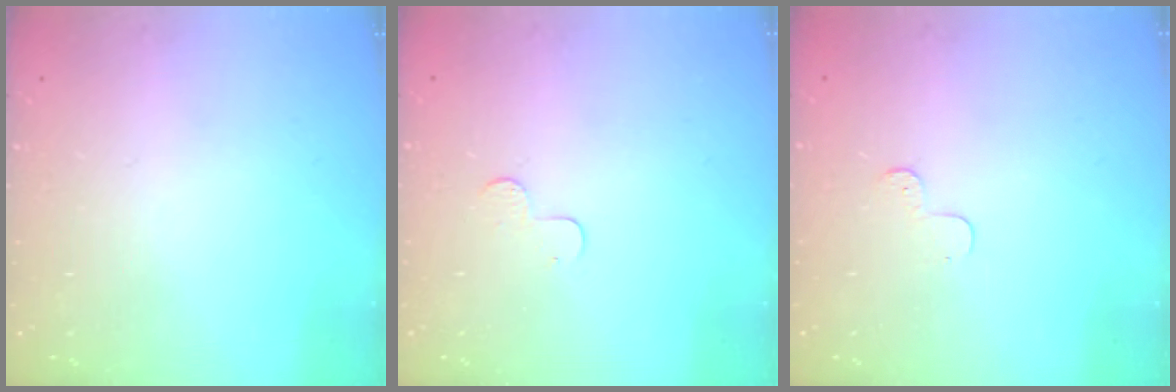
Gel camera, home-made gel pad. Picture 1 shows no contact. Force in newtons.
{"total": 3.9, "press": 3.9, "slide": 0.4}
{"total": 3.5, "press": 3.5, "slide": 0.4}